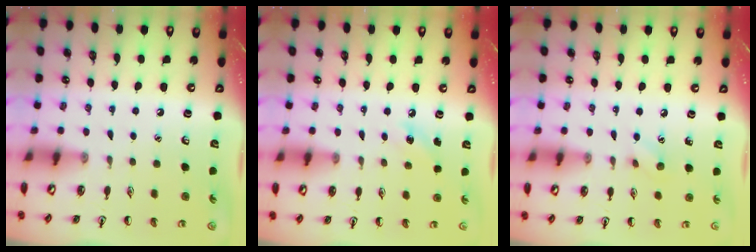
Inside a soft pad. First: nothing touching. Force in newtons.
{"total": 5.1, "press": 4.9, "slide": 1.5}
{"total": 5.4, "press": 5.3, "slide": 1.3}